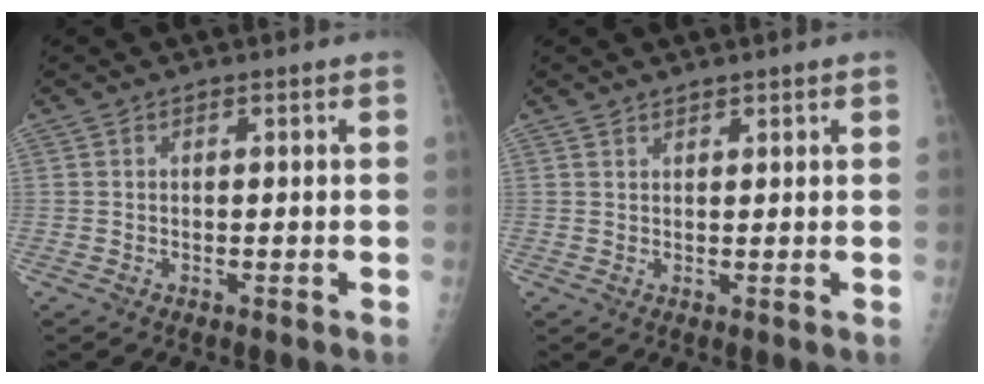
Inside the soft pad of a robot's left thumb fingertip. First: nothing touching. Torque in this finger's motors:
{"motor_torque": [-0.33, -0.30, -0.13, -0.29, -0.02]}